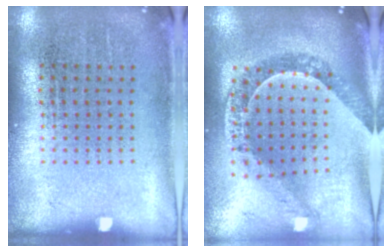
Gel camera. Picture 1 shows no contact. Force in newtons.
{"total": 1.1, "press": 1.1, "slide": 0.3}